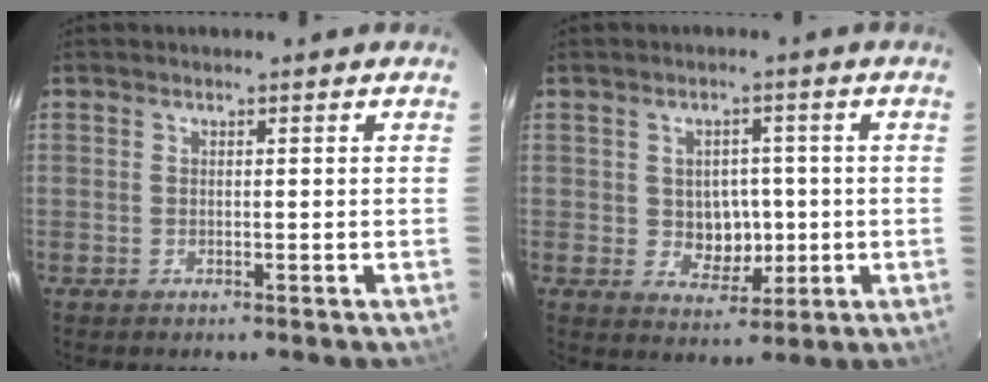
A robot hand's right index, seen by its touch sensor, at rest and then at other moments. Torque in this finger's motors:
{"motor_torque": [0.03, -0.09, 0.23, 0.01]}